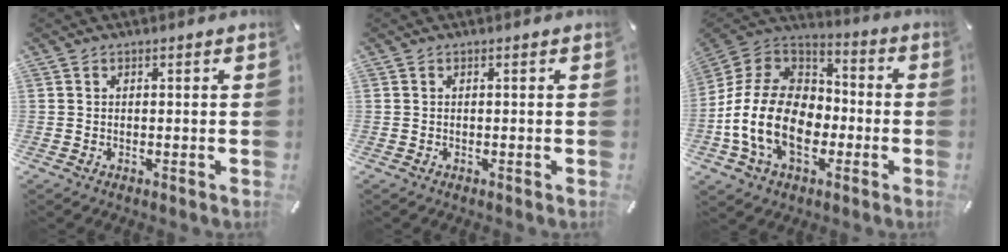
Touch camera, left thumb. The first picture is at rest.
{"total": 0.0}
{"total": 19.4, "force": [-6.5, 13.8, 12.0], "torque": [-0.271, 0.032, -0.110]}